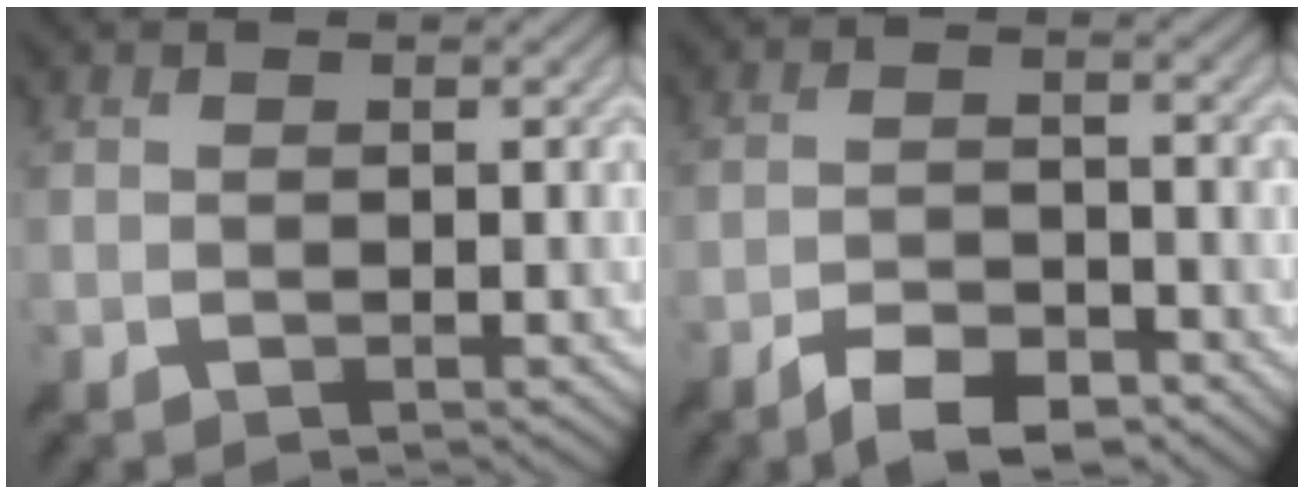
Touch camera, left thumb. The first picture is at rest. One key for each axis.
{"total": 6.2, "fx": -4.5, "fy": 1.7, "fz": 3.9, "tx": -0.074, "ty": 0.002, "tz": -0.084}